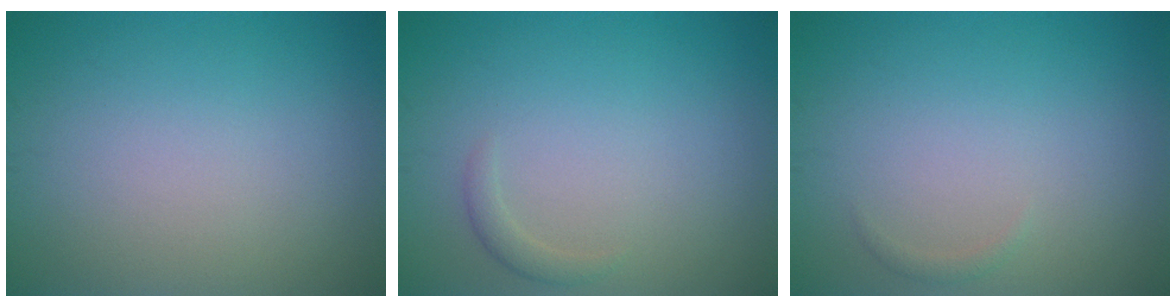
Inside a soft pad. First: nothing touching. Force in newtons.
{"total": 1.0, "press": 1.0, "slide": 0.0}
{"total": 0.6, "press": 0.6, "slide": 0.0}